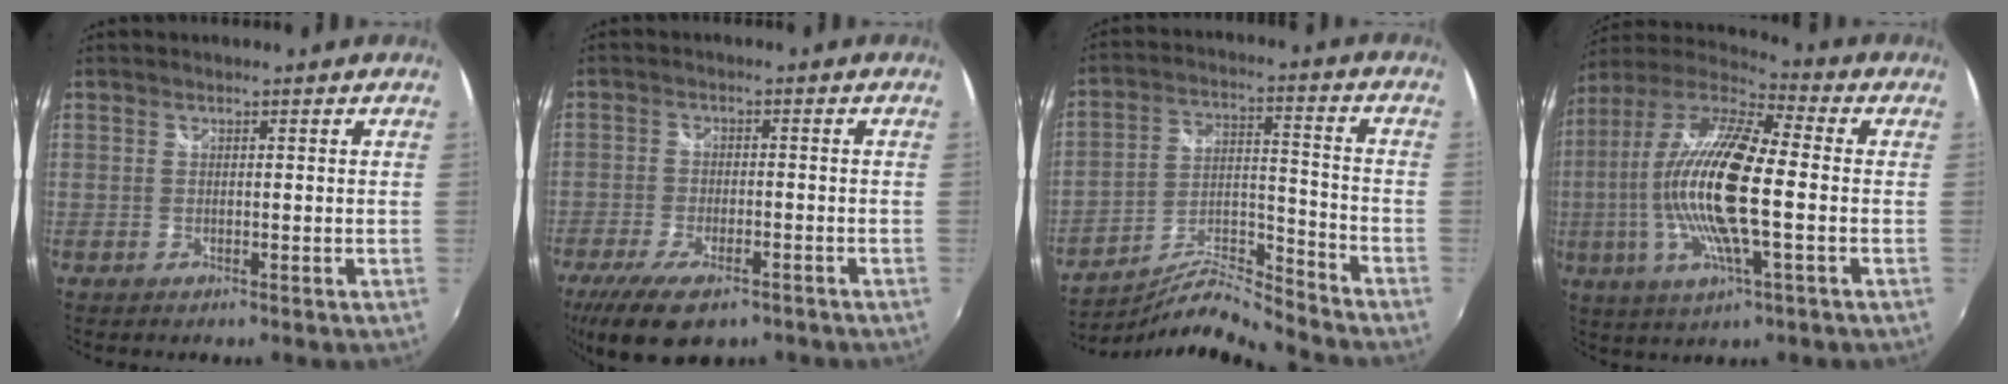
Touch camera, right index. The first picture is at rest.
{"total": 12.6, "force": [-8.6, 5.0, 7.8], "torque": [-0.178, -0.037, -0.142]}
{"total": 11.2, "force": [-10.9, -0.8, 2.6], "torque": [-0.050, 0.012, -0.200]}
{"total": 19.4, "force": [-1.2, 4.1, 18.9], "torque": [-0.349, -0.005, -0.036]}